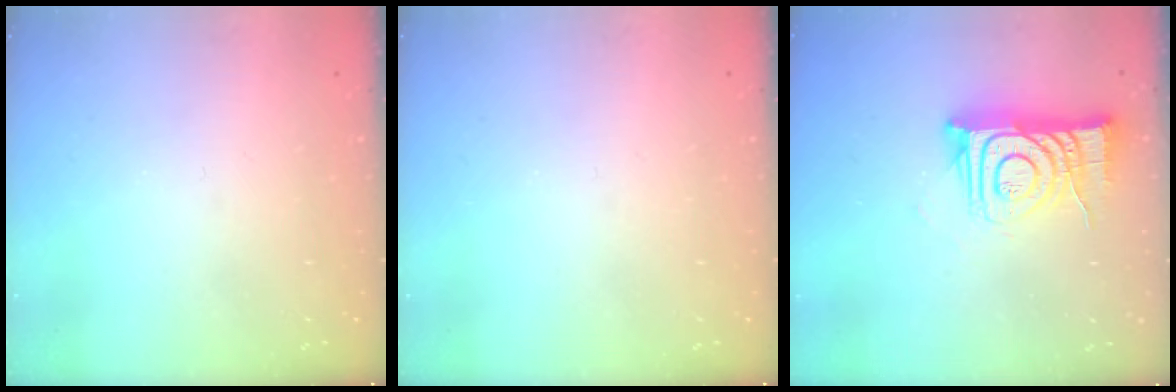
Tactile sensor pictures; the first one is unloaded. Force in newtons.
{"total": 0.0}
{"total": 13.3, "press": 13.2, "slide": 1.1}